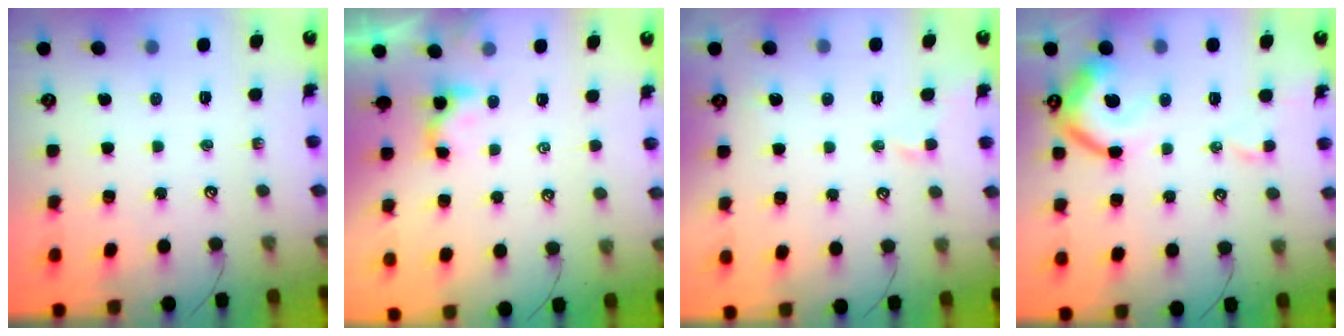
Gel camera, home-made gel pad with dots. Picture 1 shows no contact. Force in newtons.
{"total": 2.9, "press": 2.9, "slide": 0.2}
{"total": 0.9, "press": 0.8, "slide": 0.3}
{"total": 9.6, "press": 9.4, "slide": 1.8}